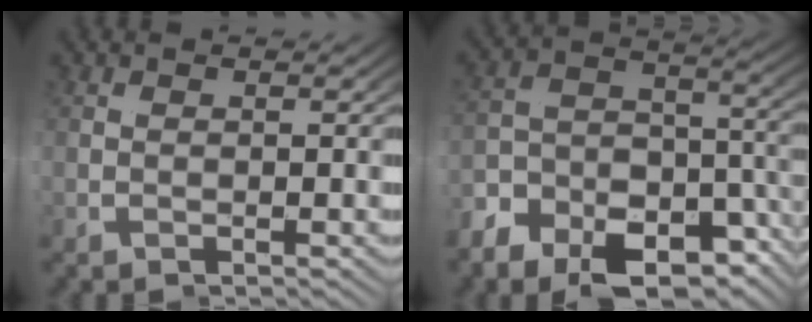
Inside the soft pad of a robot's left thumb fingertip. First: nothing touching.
{"total": 6.6, "force": [-4.3, 2.5, 4.4], "torque": [-0.071, 0.008, -0.087]}